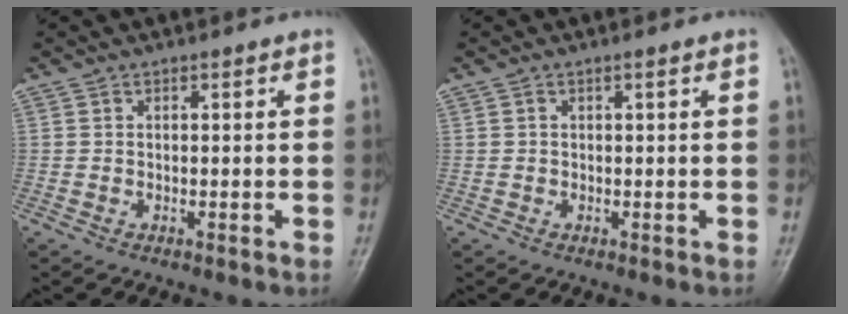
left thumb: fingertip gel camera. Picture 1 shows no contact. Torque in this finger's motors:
{"motor_torque": [-0.52, -0.33, -0.37, -0.16, -0.05]}